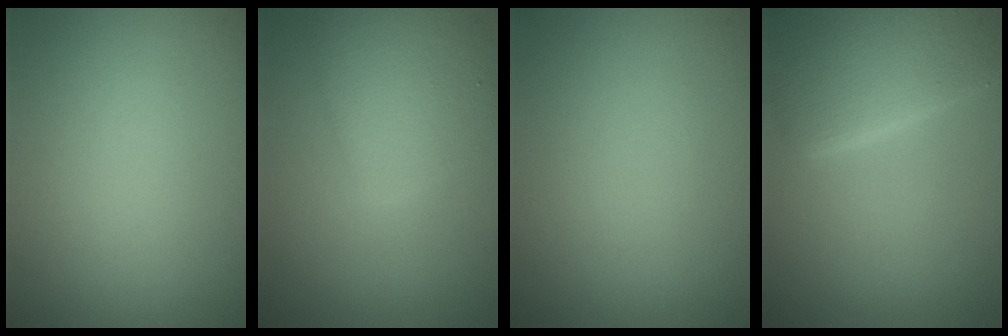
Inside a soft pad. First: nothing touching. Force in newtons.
{"total": 4.3, "press": 4.3, "slide": 0.2}
{"total": 0.0}
{"total": 8.1, "press": 8.1, "slide": 0.6}